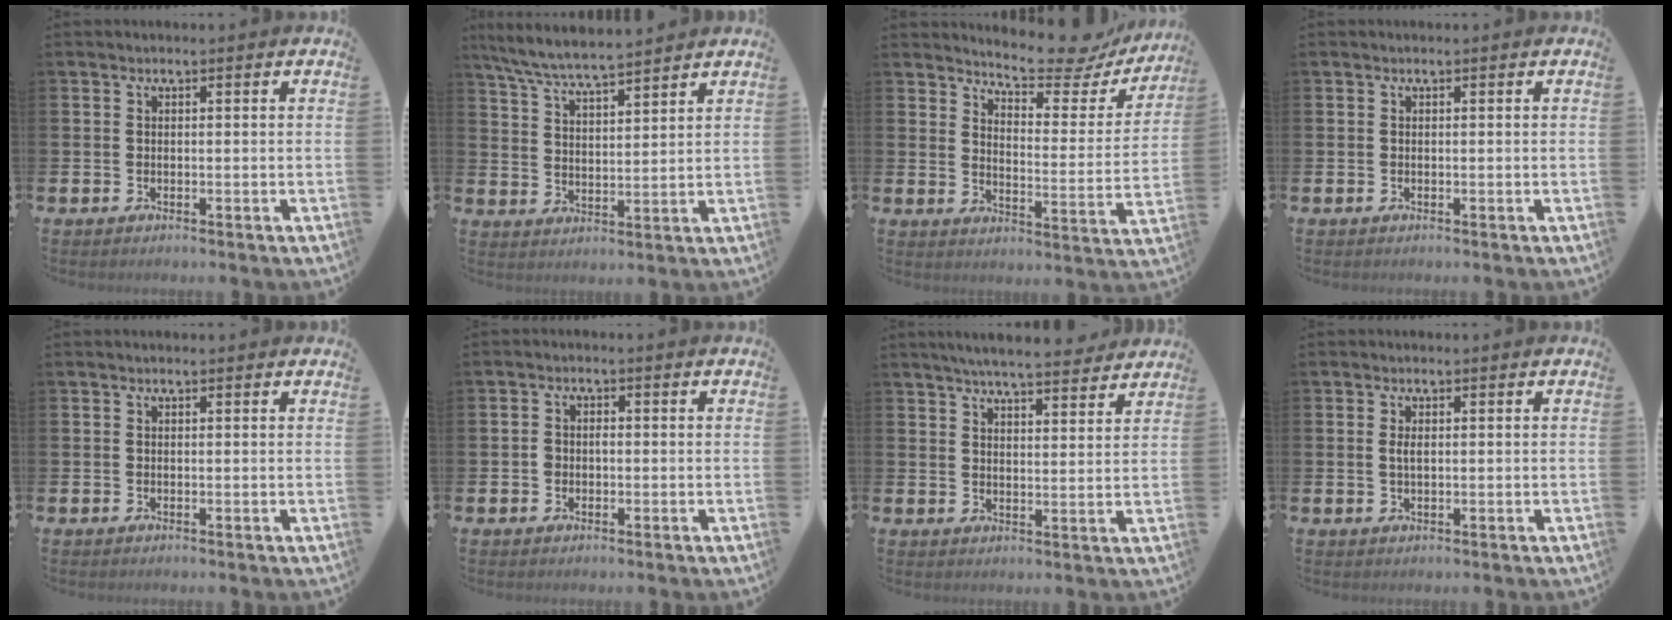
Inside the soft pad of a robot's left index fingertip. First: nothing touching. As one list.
[{"total": 6.5, "force": [6.2, 0.2, 1.8], "torque": [-0.058, -0.033, 0.110]}, {"total": 8.7, "force": [8.2, 1.3, 2.4], "torque": [-0.060, -0.061, 0.144]}, {"total": 0.0}, {"total": 0.0}, {"total": 1.6, "force": [-0.2, 1.3, 0.8], "torque": [-0.016, 0.008, -0.007]}, {"total": 5.9, "force": [5.7, 0.4, 1.5], "torque": [-0.035, -0.031, 0.099]}, {"total": 1.4, "force": [0.3, 0.6, 1.3], "torque": [-0.024, 0.004, 0.003]}]